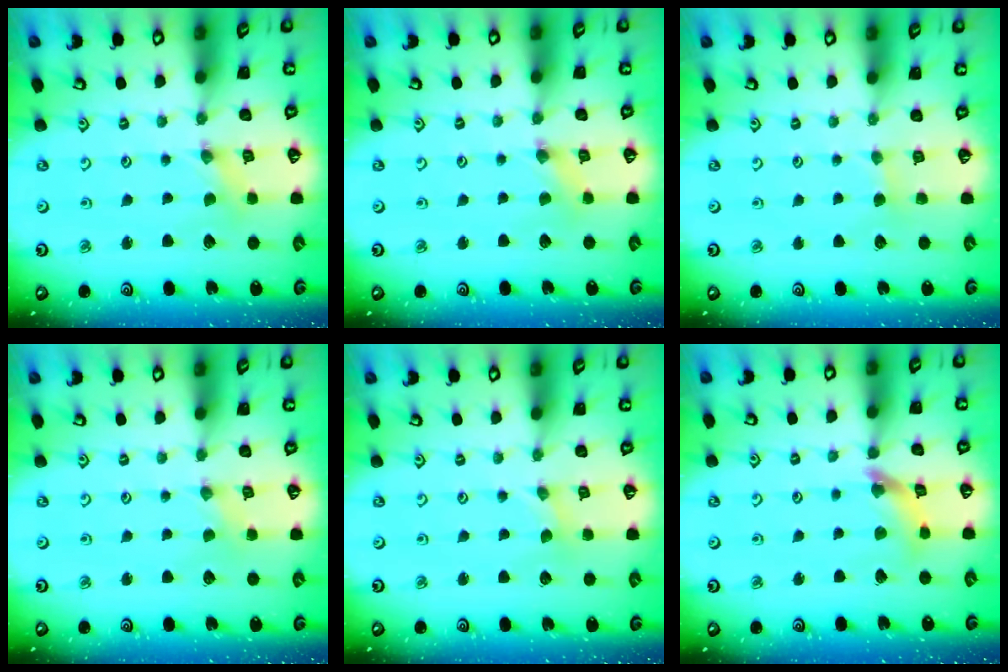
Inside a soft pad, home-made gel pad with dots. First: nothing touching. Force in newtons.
{"total": 1.0, "press": 1.0, "slide": 0.3}
{"total": 2.1, "press": 2.0, "slide": 0.3}
{"total": 0.0}
{"total": 0.0}
{"total": 8.0, "press": 7.9, "slide": 0.8}